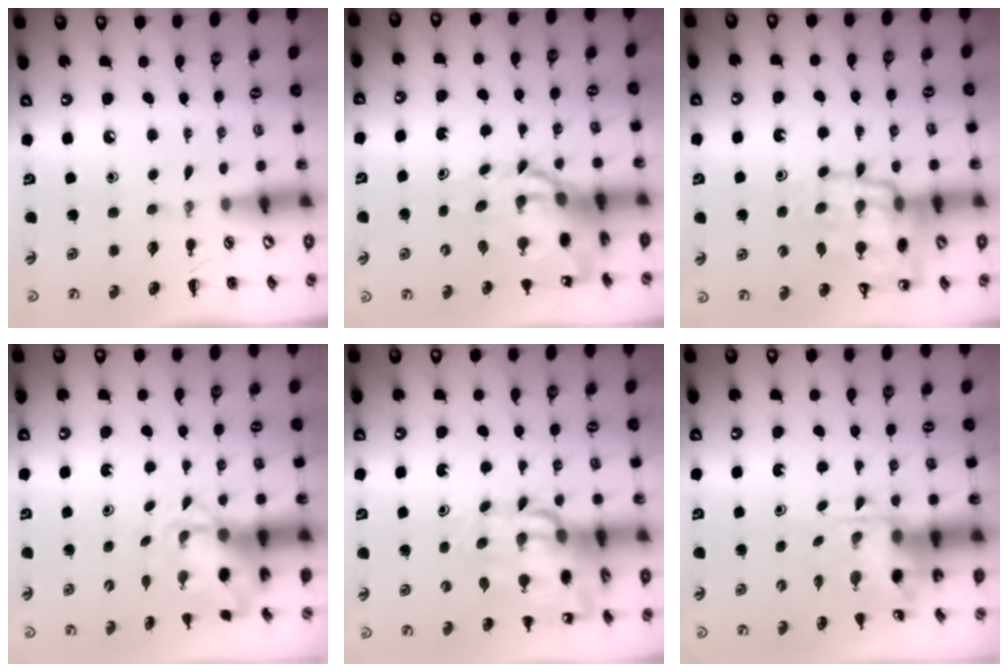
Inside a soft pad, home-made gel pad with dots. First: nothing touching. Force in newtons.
{"total": 11.7, "press": 11.3, "slide": 3.0}
{"total": 21.4, "press": 21.0, "slide": 4.0}
{"total": 4.8, "press": 4.8, "slide": 0.4}
{"total": 15.0, "press": 14.4, "slide": 4.1}
{"total": 4.6, "press": 4.6, "slide": 0.5}